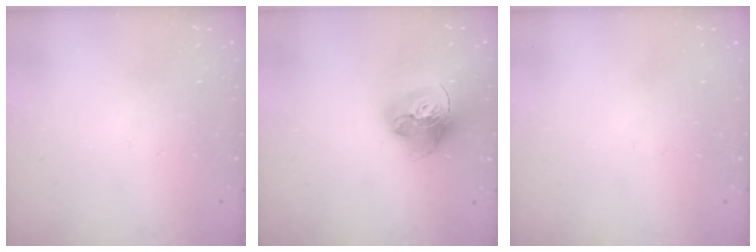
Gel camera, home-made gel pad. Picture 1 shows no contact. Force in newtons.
{"total": 17.8, "press": 17.8, "slide": 1.6}
{"total": 0.0}